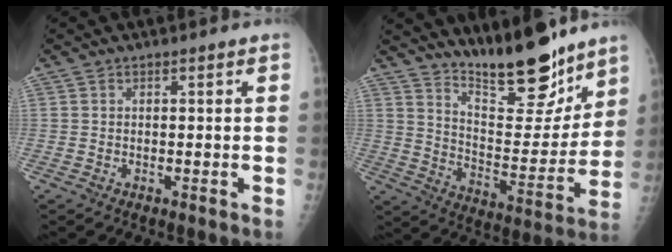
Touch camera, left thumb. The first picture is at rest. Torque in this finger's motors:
{"motor_torque": [0.40, 0.20, -0.07, -0.54, 0.08]}